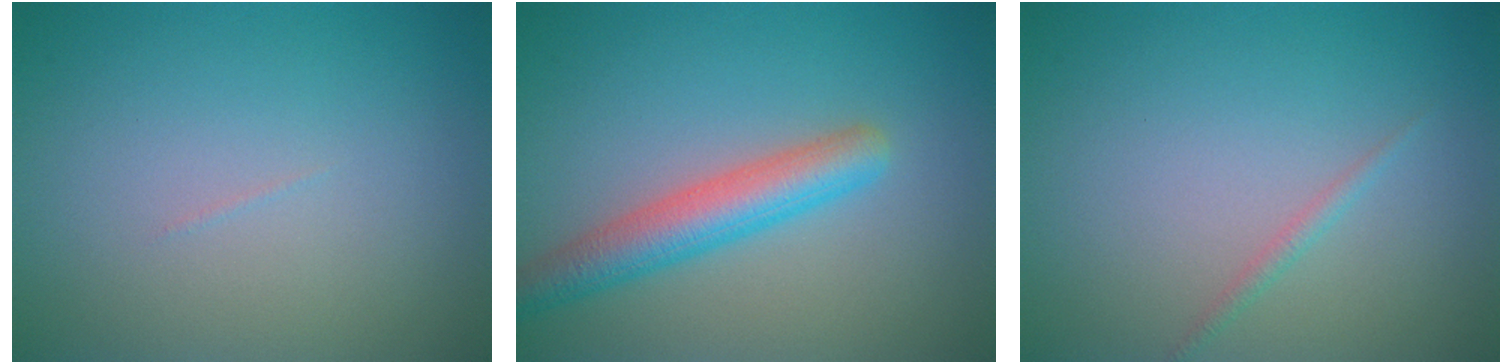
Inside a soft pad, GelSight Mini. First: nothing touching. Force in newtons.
{"total": 4.4, "press": 4.4, "slide": 0.2}
{"total": 0.8, "press": 0.8, "slide": 0.1}